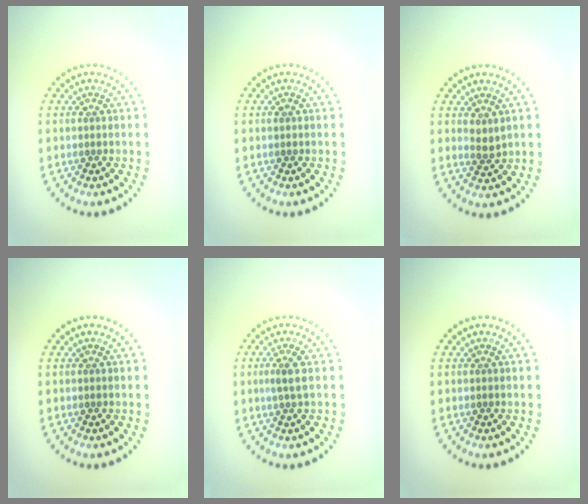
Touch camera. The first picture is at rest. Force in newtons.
{"total": 0.6, "press": 0.6, "slide": 0.1}
{"total": 1.2, "press": 1.0, "slide": 0.5}
{"total": 0.0}
{"total": 1.6, "press": 1.2, "slide": 1.1}
{"total": 0.0}